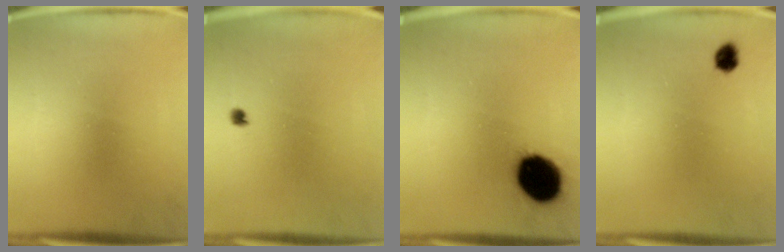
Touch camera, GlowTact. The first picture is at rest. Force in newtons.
{"total": 1.0}
{"total": 15.5}
{"total": 2.1}